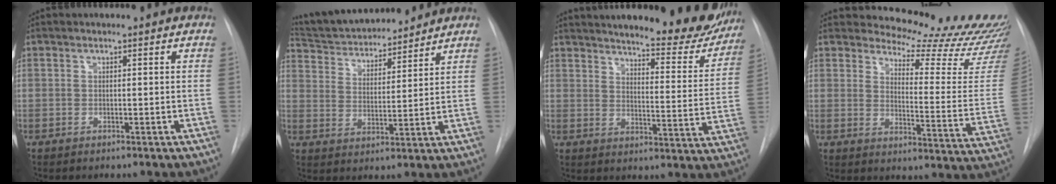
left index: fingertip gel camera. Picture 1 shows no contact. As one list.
[{"total": 14.8, "force": [13.7, 2.9, 4.7], "torque": [-0.078, 0.015, 0.229]}, {"total": 22.4, "force": [19.7, 4.5, 9.7], "torque": [-0.133, -0.052, 0.235]}, {"total": 18.4, "force": [17.7, 0.8, 5.0], "torque": [-0.065, -0.144, 0.195]}]